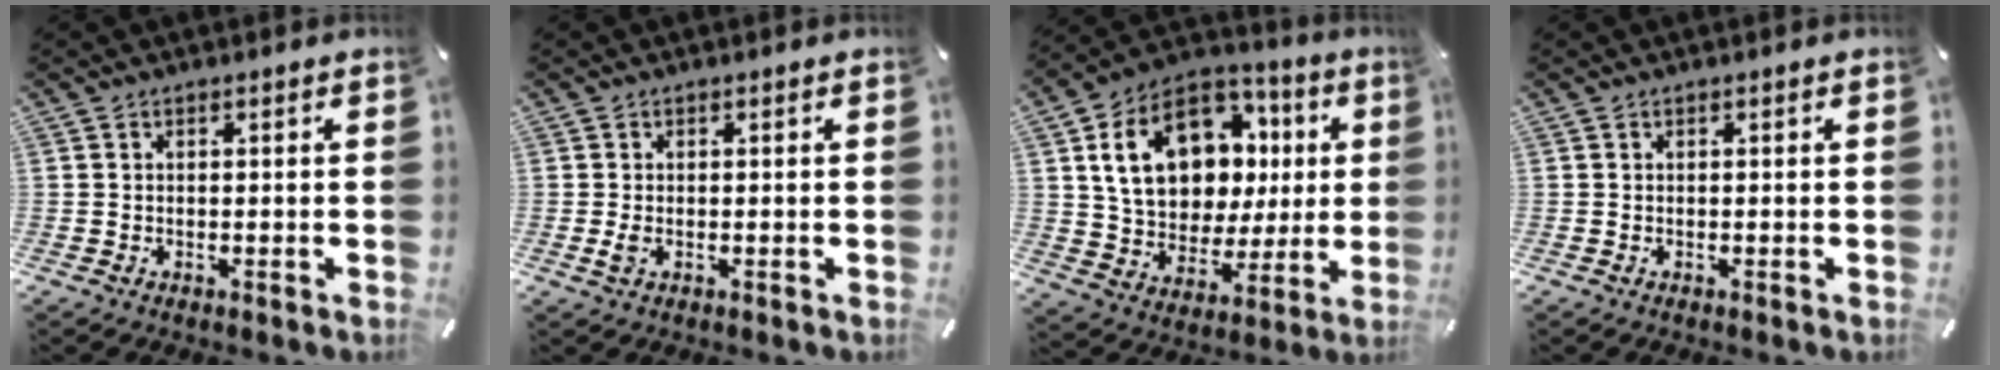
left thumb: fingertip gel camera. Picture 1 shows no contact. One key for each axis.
{"total": 1.6, "fx": -0.3, "fy": 0.9, "fz": 1.3, "tx": -0.031, "ty": -0.002, "tz": -0.007}
{"total": 18.8, "fx": 5.0, "fy": 14.3, "fz": 11.2, "tx": -0.198, "ty": -0.009, "tz": 0.097}
{"total": 0.0}